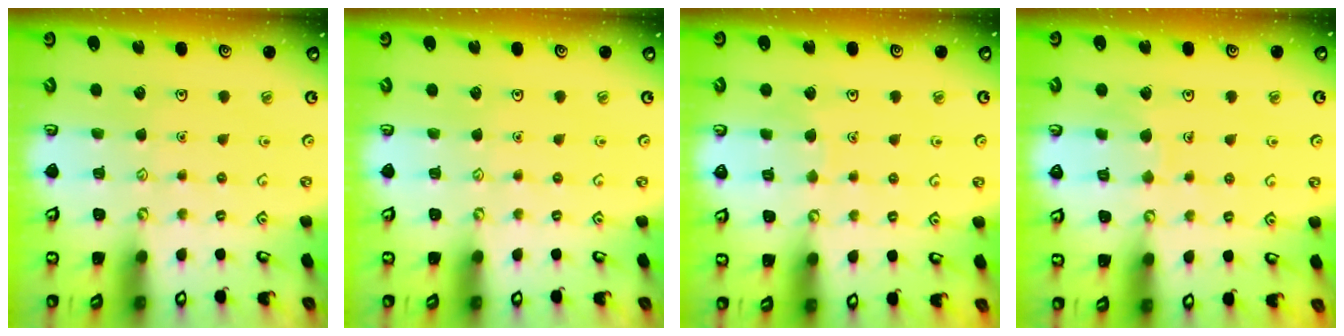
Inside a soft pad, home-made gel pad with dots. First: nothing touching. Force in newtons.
{"total": 0.0}
{"total": 3.8, "press": 3.8, "slide": 0.2}
{"total": 6.1, "press": 6.1, "slide": 0.2}